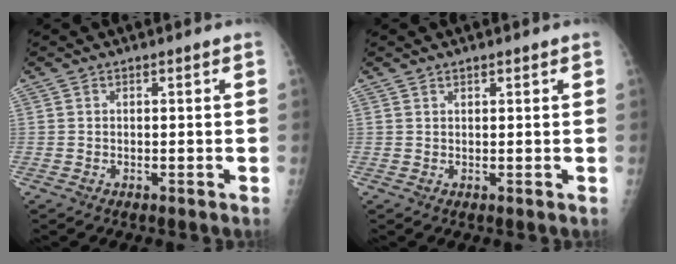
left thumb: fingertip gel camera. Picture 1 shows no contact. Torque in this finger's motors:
{"motor_torque": [0.05, -0.05, 0.00, 0.05, -0.04]}